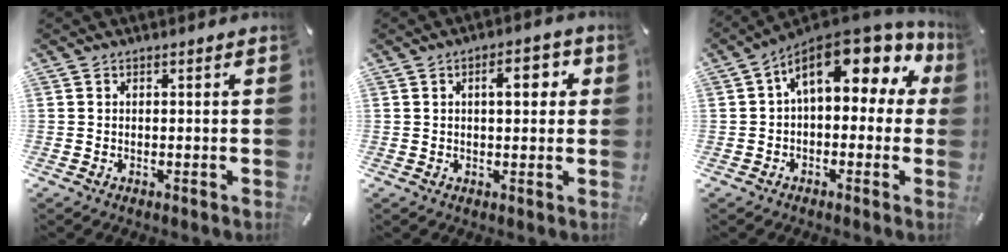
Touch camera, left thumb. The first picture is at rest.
{"total": 6.1, "force": [1.6, 2.8, 5.1], "torque": [-0.066, -0.003, 0.016]}
{"total": 13.7, "force": [6.5, 6.8, 10.0], "torque": [-0.155, -0.042, 0.112]}